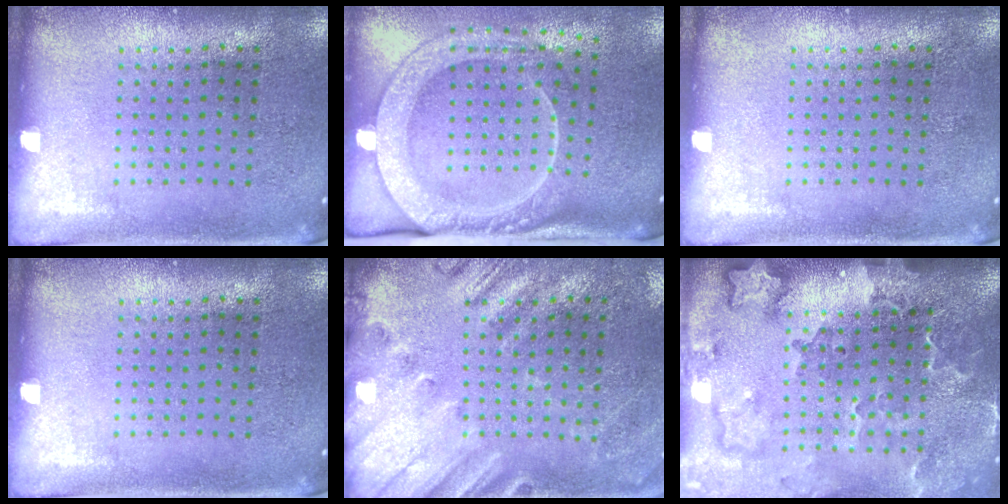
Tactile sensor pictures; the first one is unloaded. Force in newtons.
{"total": 2.5, "press": 2.0, "slide": 1.6}
{"total": 0.0}
{"total": 0.0}
{"total": 2.4, "press": 2.0, "slide": 1.3}
{"total": 3.4, "press": 2.5, "slide": 2.2}